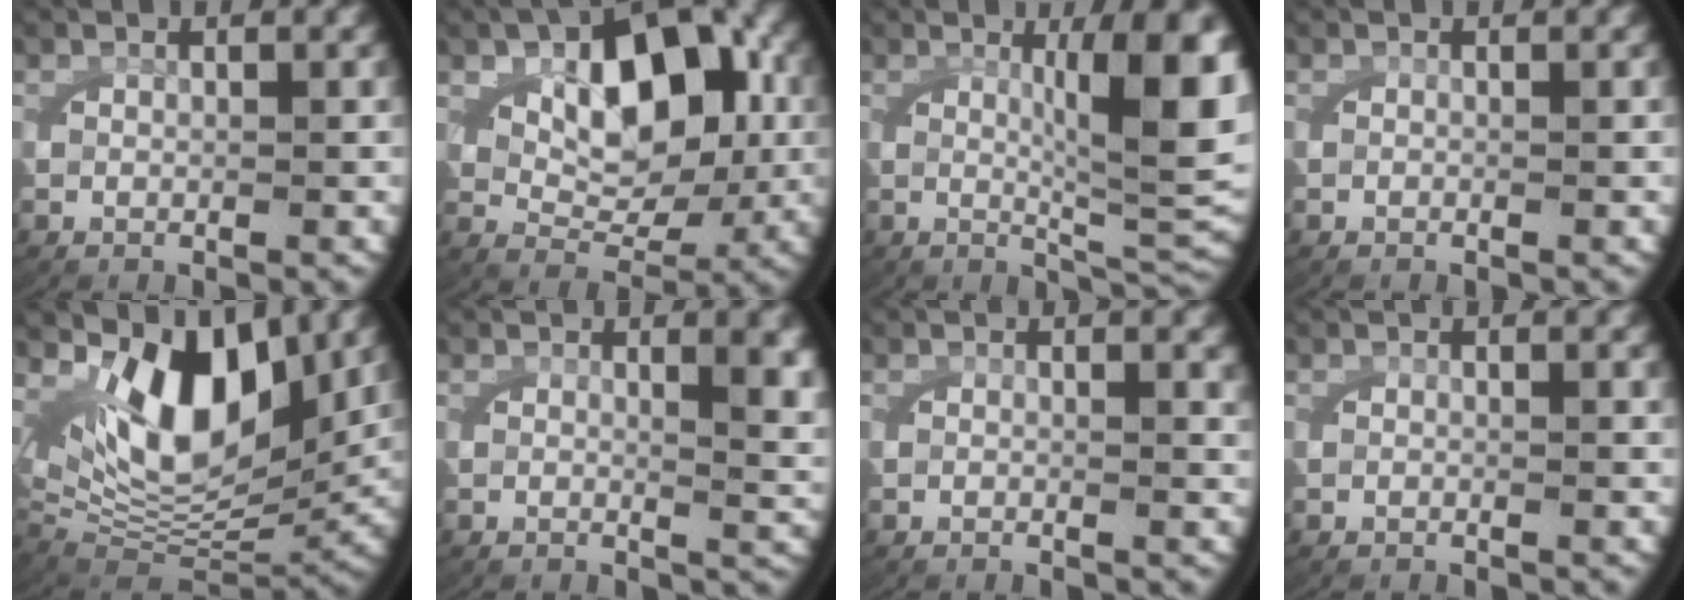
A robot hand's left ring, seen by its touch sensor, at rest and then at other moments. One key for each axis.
{"total": 8.6, "fx": 2.5, "fy": 4.8, "fz": 6.7, "tx": -0.110, "ty": -0.007, "tz": 0.050}
{"total": 9.3, "fx": 1.4, "fy": 2.9, "fz": 8.7, "tx": -0.115, "ty": -0.006, "tz": 0.029}
{"total": 0.0}
{"total": 12.8, "fx": 3.0, "fy": 7.9, "fz": 9.6, "tx": -0.198, "ty": -0.027, "tz": 0.063}
{"total": 2.9, "fx": 1.1, "fy": 0.4, "fz": 2.7, "tx": -0.043, "ty": -0.011, "tz": 0.020}
{"total": 0.6, "fx": 0.3, "fy": 0.0, "fz": 0.4, "tx": -0.012, "ty": -0.003, "tz": 0.005}
{"total": 0.0}